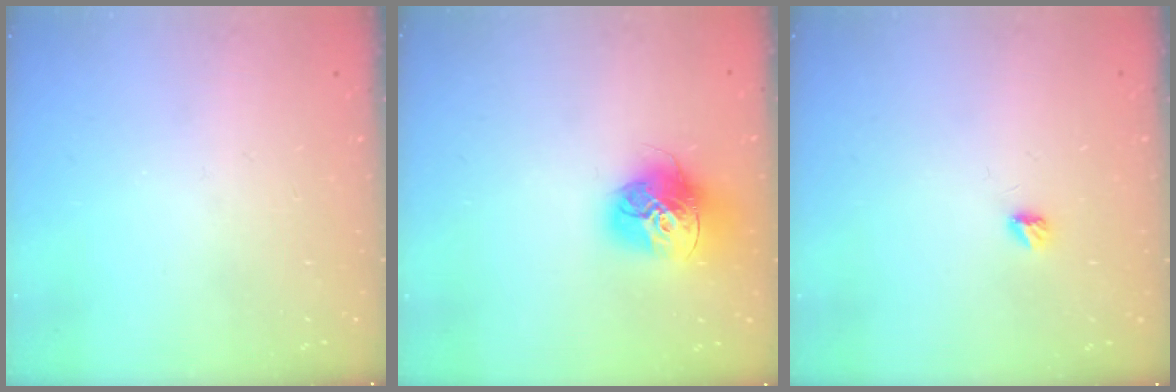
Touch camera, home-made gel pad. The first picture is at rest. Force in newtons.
{"total": 15.9, "press": 15.8, "slide": 1.7}
{"total": 3.3, "press": 3.3, "slide": 0.4}